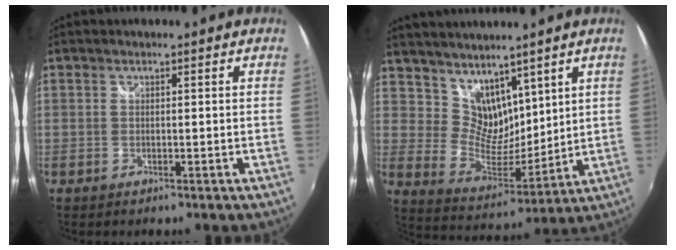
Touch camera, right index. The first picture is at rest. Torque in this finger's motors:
{"motor_torque": [0.13, 0.22, 0.02, 0.00]}